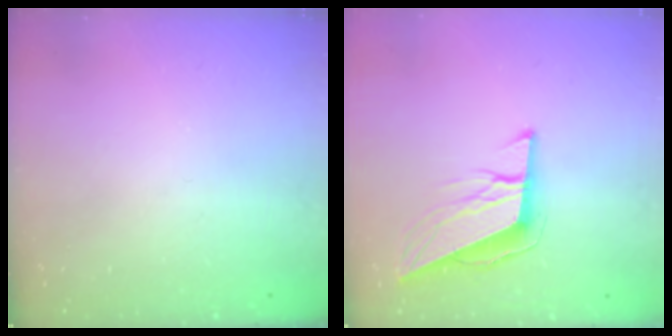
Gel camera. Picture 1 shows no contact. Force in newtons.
{"total": 10.7, "press": 10.2, "slide": 3.3}